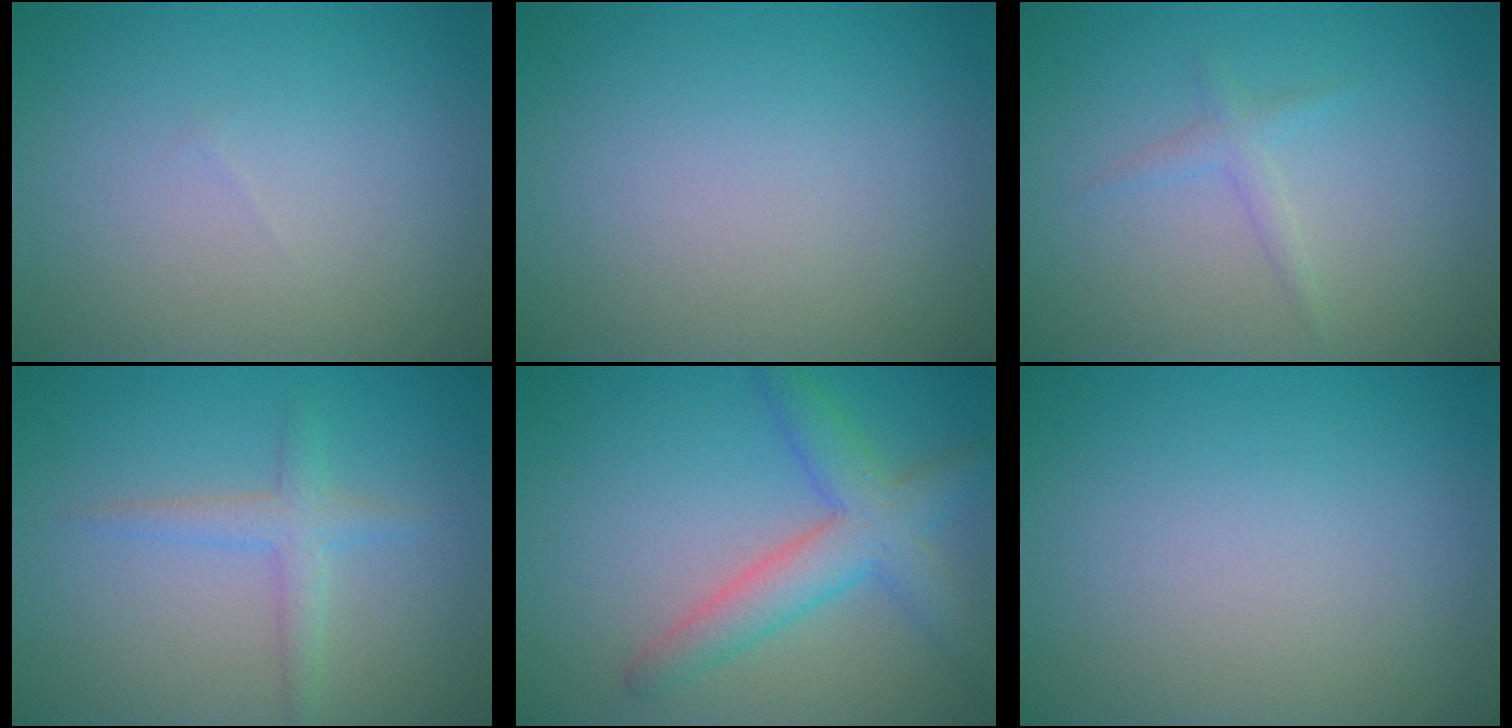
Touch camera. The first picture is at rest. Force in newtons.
{"total": 0.0}
{"total": 1.2, "press": 1.2, "slide": 0.0}
{"total": 2.0, "press": 2.0, "slide": 0.1}
{"total": 4.9, "press": 4.9, "slide": 0.2}
{"total": 0.0}